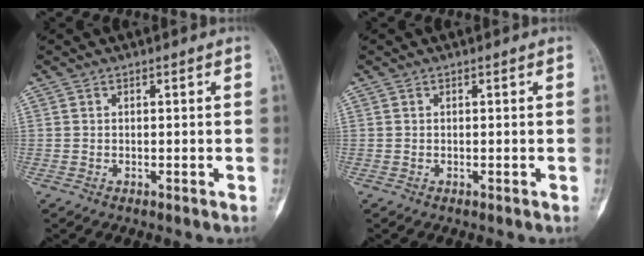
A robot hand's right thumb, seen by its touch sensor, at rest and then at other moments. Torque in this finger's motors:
{"motor_torque": [-0.03, -0.01, 0.00, 0.01, 0.01]}